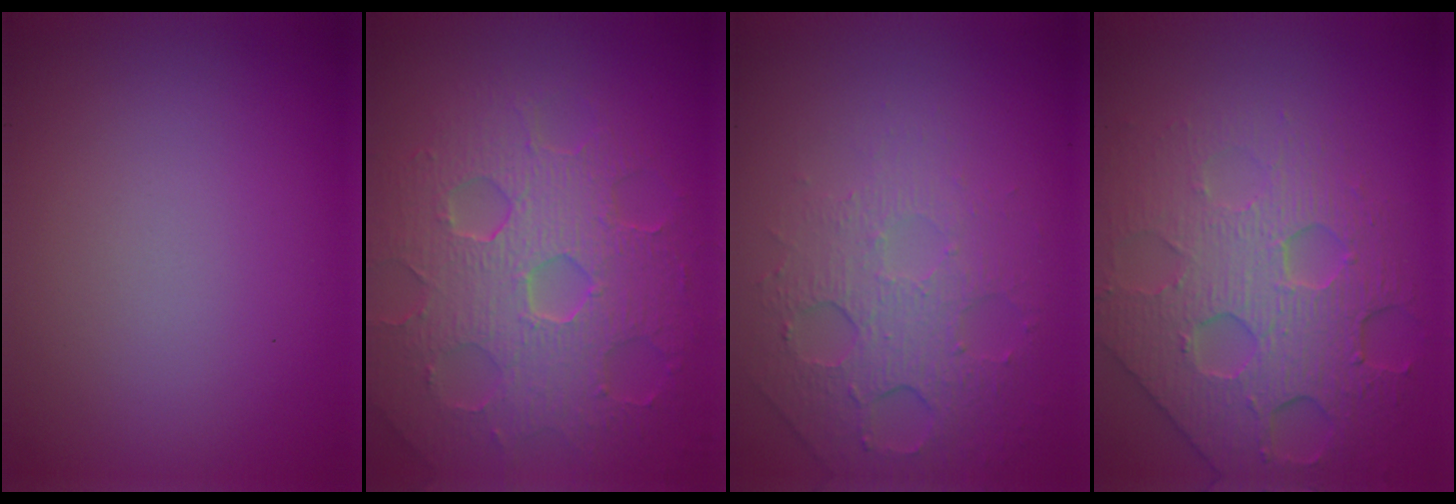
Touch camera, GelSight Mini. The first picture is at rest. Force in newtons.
{"total": 8.6, "press": 6.1, "slide": 6.1}
{"total": 5.2, "press": 3.3, "slide": 3.9}
{"total": 7.1, "press": 5.5, "slide": 4.5}